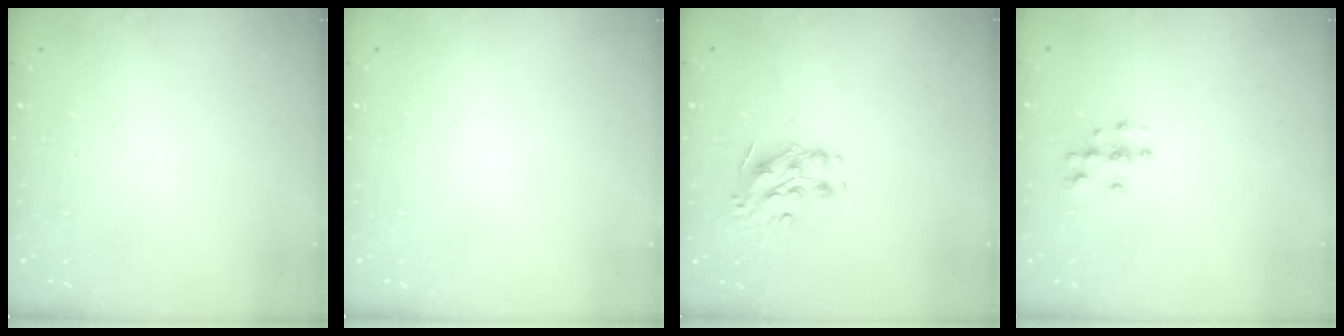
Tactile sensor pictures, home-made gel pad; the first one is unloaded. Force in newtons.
{"total": 0.0}
{"total": 8.4, "press": 8.4, "slide": 0.5}
{"total": 3.9, "press": 3.9, "slide": 0.3}